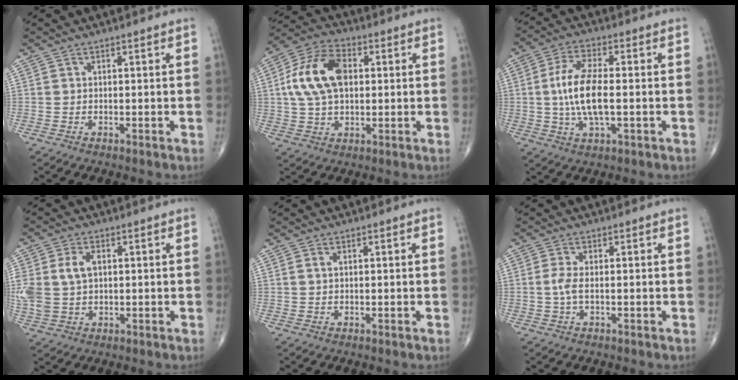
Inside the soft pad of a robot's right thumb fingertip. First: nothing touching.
{"total": 13.8, "force": [2.0, 8.5, 10.6], "torque": [-0.197, 0.018, 0.032]}
{"total": 11.0, "force": [-0.4, 4.5, 10.1], "torque": [-0.208, 0.006, -0.009]}
{"total": 9.6, "force": [1.4, 6.5, 7.0], "torque": [-0.169, 0.007, 0.037]}
{"total": 0.8, "force": [0.3, 0.4, 0.6], "torque": [-0.016, 0.005, 0.006]}
{"total": 2.5, "force": [-0.2, 0.8, 2.3], "torque": [-0.059, -0.002, -0.007]}